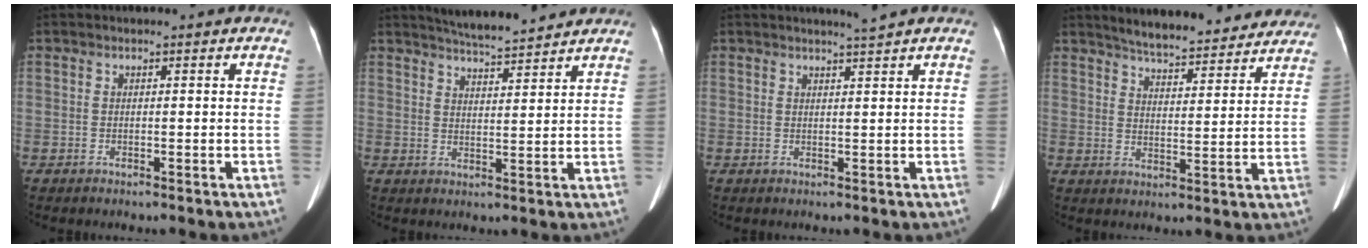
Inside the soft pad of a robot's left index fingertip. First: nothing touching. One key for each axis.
{"total": 8.0, "fx": 7.6, "fy": 0.0, "fz": 2.5, "tx": -0.049, "ty": 0.012, "tz": 0.115}
{"total": 1.8, "fx": 1.5, "fy": -0.9, "fz": 0.4, "tx": -0.012, "ty": -0.012, "tz": 0.030}
{"total": 16.3, "fx": 15.0, "fy": 3.1, "fz": 5.6, "tx": -0.070, "ty": 0.006, "tz": 0.195}